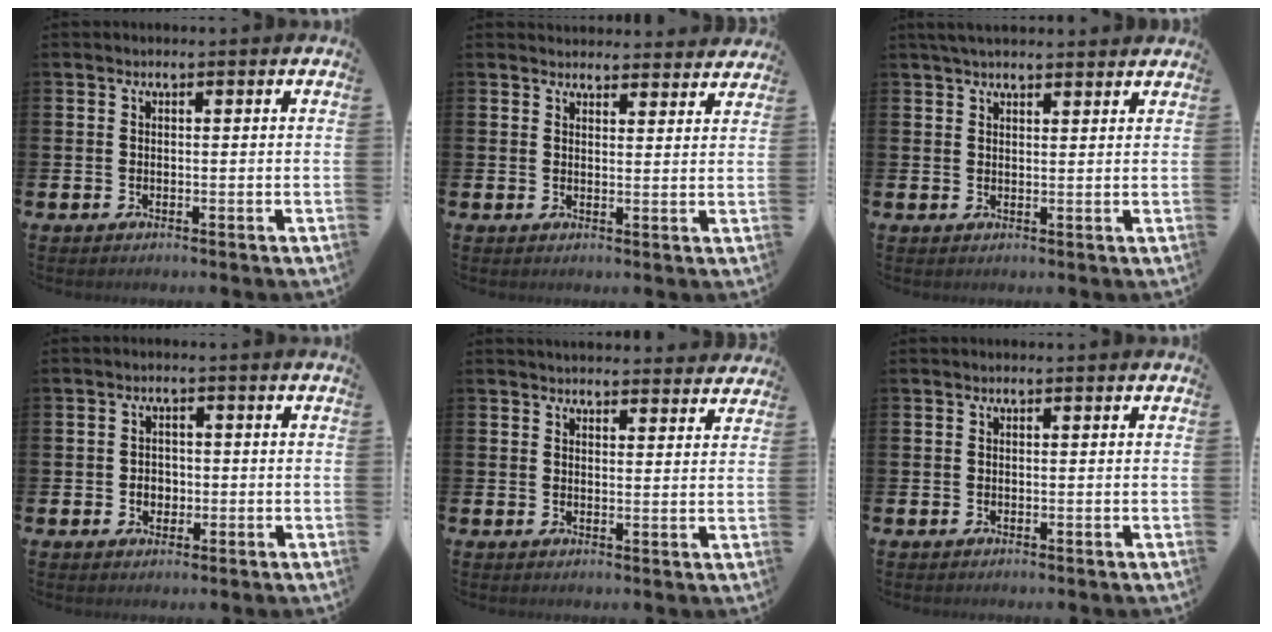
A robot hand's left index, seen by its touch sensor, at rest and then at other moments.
{"total": 3.3, "force": [3.3, 0.6, -0.1], "torque": [0.006, -0.019, 0.058]}
{"total": 3.3, "force": [3.1, 0.6, 0.9], "torque": [-0.024, -0.006, 0.057]}
{"total": 2.3, "force": [-0.5, 2.0, 1.1], "torque": [-0.007, -0.001, -0.016]}
{"total": 3.4, "force": [3.4, 0.6, 0.0], "torque": [0.003, -0.021, 0.061]}
{"total": 0.0}